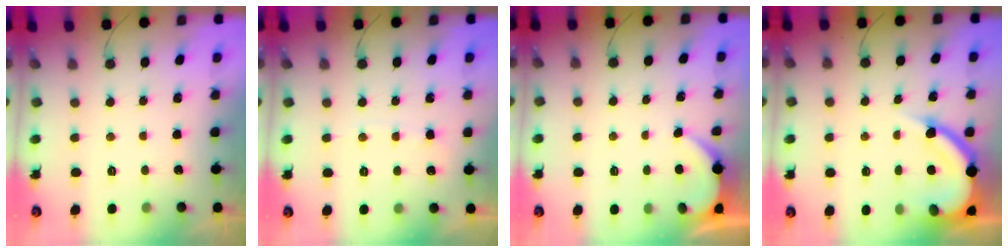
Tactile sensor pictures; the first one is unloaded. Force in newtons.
{"total": 3.5, "press": 3.5, "slide": 0.6}
{"total": 2.5, "press": 2.5, "slide": 0.3}
{"total": 11.9, "press": 11.9, "slide": 0.8}